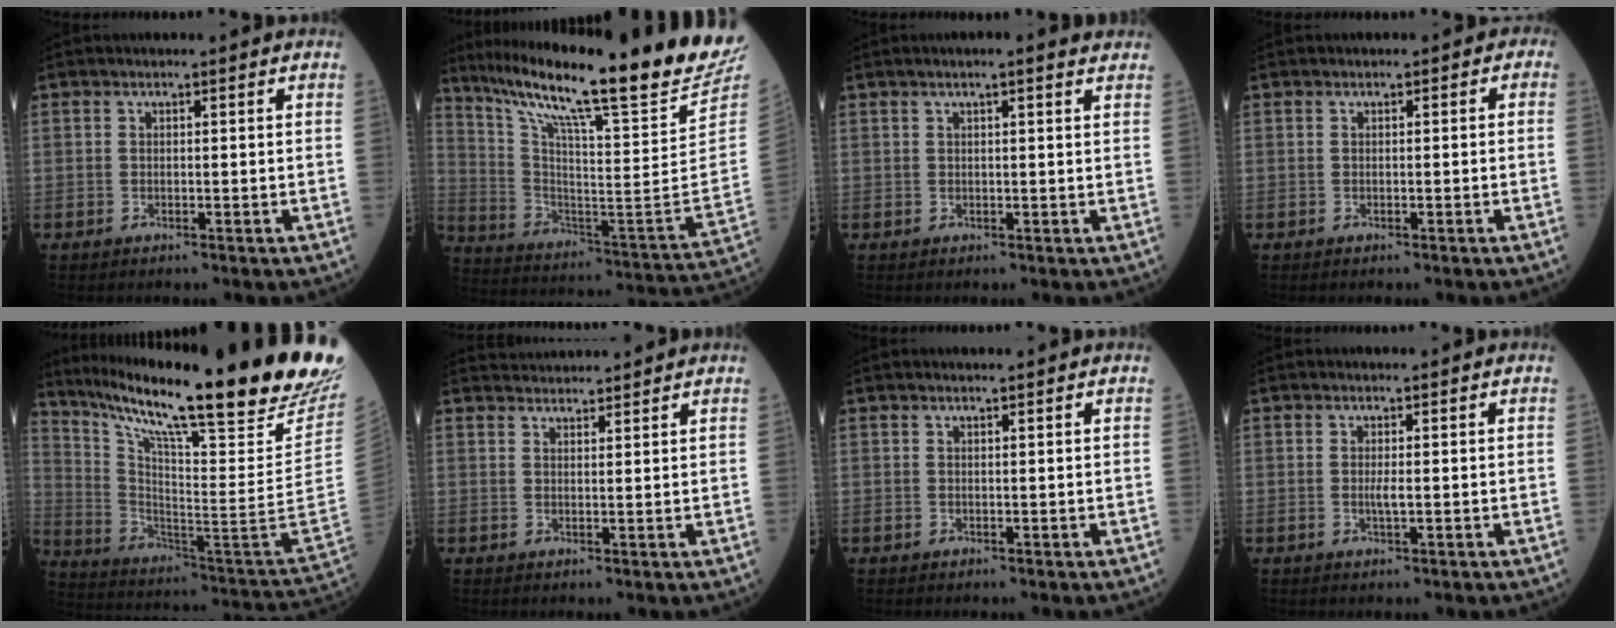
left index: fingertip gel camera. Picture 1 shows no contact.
{"total": 28.7, "force": [23.5, 0.7, 16.4], "torque": [-0.284, -0.088, 0.340]}
{"total": 4.0, "force": [2.8, 0.3, 2.8], "torque": [-0.040, 0.018, 0.033]}
{"total": 0.9, "force": [-0.5, 0.6, 0.4], "torque": [0.000, 0.004, -0.012]}
{"total": 34.0, "force": [26.4, 0.7, 21.5], "torque": [-0.320, -0.099, 0.377]}
{"total": 4.4, "force": [4.4, 0.2, 0.6], "torque": [-0.014, 0.027, 0.069]}
{"total": 0.7, "force": [0.6, -0.2, 0.2], "torque": [-0.009, -0.001, 0.014]}
{"total": 1.3, "force": [0.0, 0.0, 1.3], "torque": [-0.030, -0.002, 0.002]}